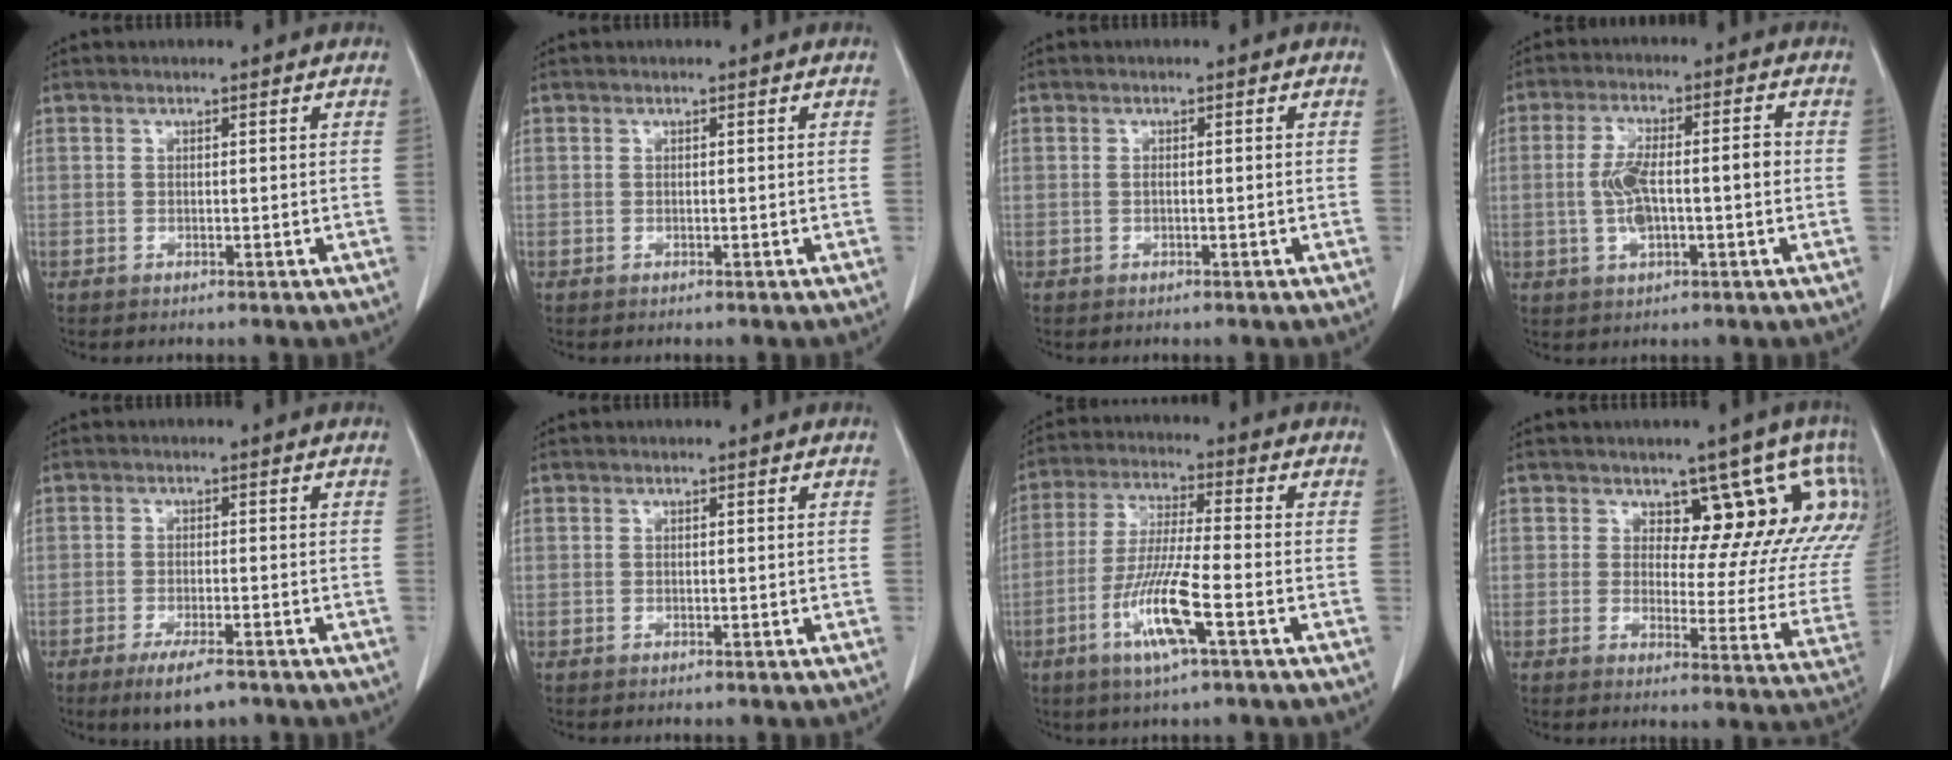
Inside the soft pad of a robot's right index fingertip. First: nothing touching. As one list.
[{"total": 0.0}, {"total": 0.9, "force": [-0.1, 0.3, 0.8], "torque": [-0.016, 0.000, 0.002]}, {"total": 8.6, "force": [-0.7, 2.6, 8.2], "torque": [-0.161, 0.018, -0.009]}, {"total": 5.4, "force": [-3.8, 1.2, 3.6], "torque": [-0.063, -0.009, -0.058]}, {"total": 0.0}, {"total": 10.7, "force": [-4.4, 0.4, 9.8], "torque": [-0.197, -0.014, -0.086]}, {"total": 12.7, "force": [9.0, 5.8, 6.8], "torque": [-0.048, -0.021, 0.082]}]